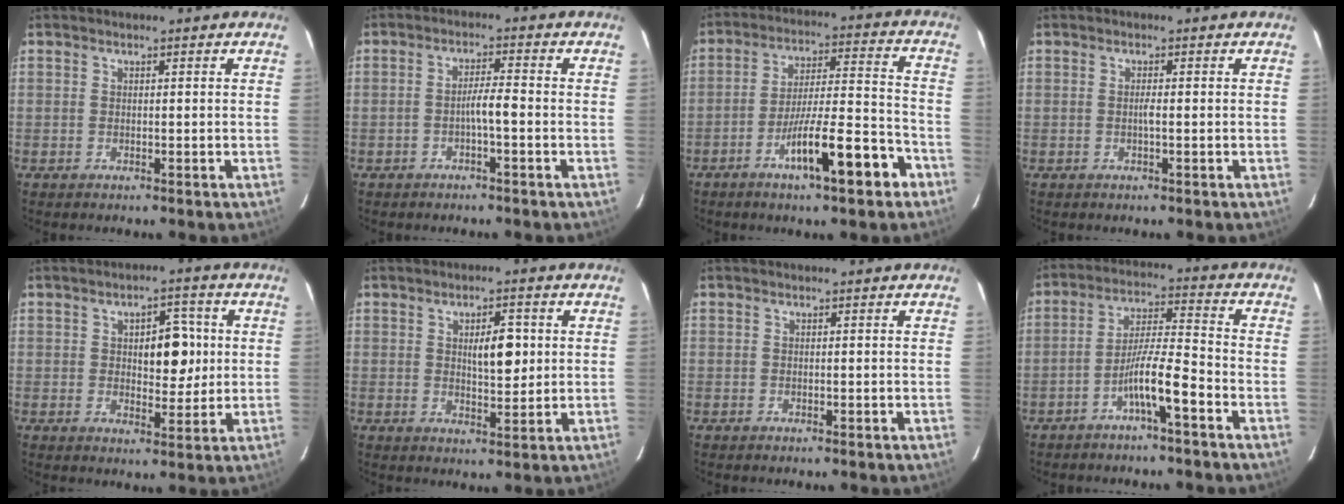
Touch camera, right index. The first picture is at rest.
{"total": 3.3, "force": [-1.1, 0.2, 3.1], "torque": [-0.050, 0.008, -0.021]}
{"total": 13.4, "force": [-7.2, 1.6, 11.2], "torque": [-0.182, 0.004, -0.116]}
{"total": 1.1, "force": [-0.2, 0.0, 1.1], "torque": [-0.022, 0.000, -0.004]}
{"total": 7.1, "force": [1.0, 3.5, 6.1], "torque": [-0.082, 0.013, 0.021]}
{"total": 5.7, "force": [1.0, 2.0, 5.2], "torque": [-0.081, 0.003, 0.020]}
{"total": 0.0}
{"total": 7.9, "force": [-4.2, 0.1, 6.7], "torque": [-0.127, 0.016, -0.076]}